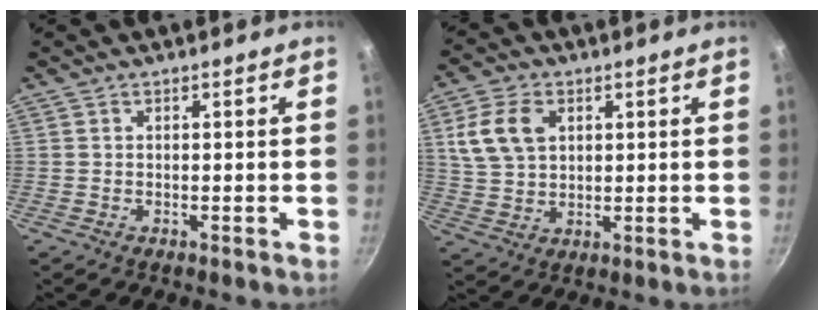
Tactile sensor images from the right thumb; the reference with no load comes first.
{"total": 9.3, "force": [3.0, 6.3, 6.1], "torque": [-0.105, -0.002, 0.060]}